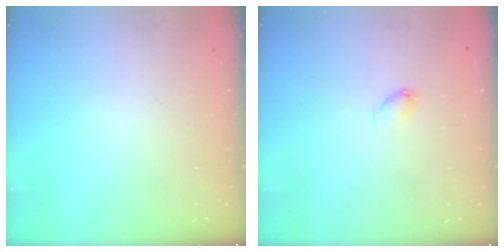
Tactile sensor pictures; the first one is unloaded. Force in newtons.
{"total": 2.5, "press": 2.4, "slide": 0.4}